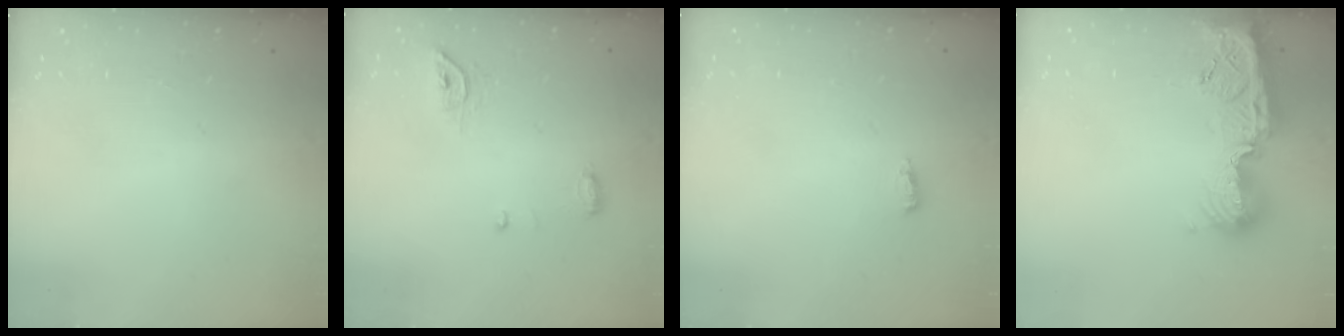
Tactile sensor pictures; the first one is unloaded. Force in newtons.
{"total": 8.5, "press": 7.0, "slide": 4.8}
{"total": 2.7, "press": 2.5, "slide": 1.0}
{"total": 14.6, "press": 14.5, "slide": 1.4}